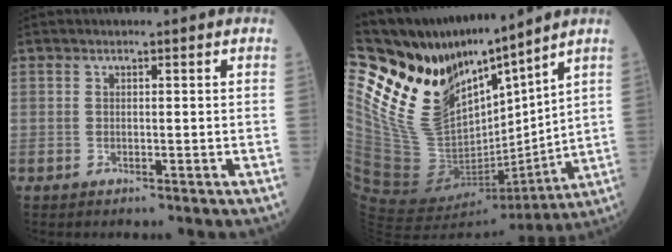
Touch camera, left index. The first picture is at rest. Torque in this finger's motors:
{"motor_torque": [1.07, -1.07, 0.44, 0.10]}